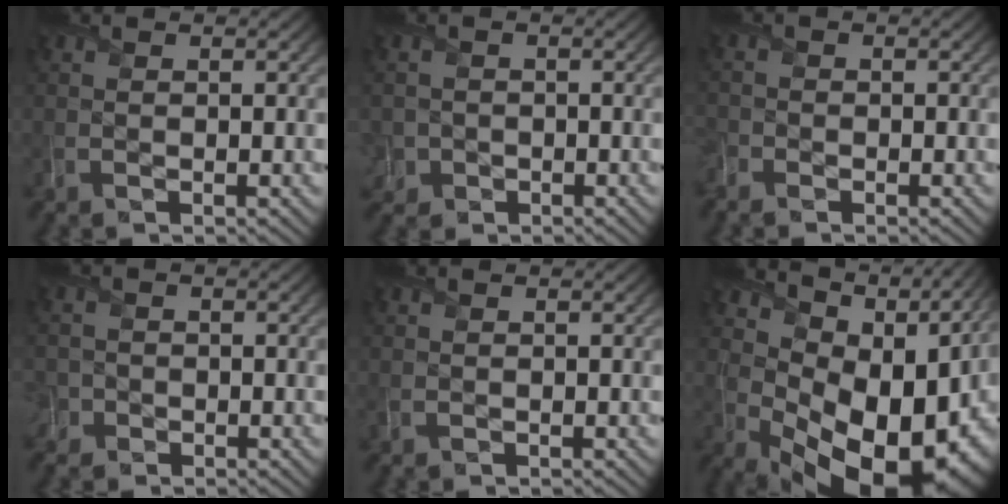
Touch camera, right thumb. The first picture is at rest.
{"total": 3.1, "force": [-1.3, 2.7, 0.9], "torque": [-0.025, -0.007, -0.030]}
{"total": 2.0, "force": [-1.8, 0.8, 0.6], "torque": [-0.016, -0.012, -0.046]}
{"total": 2.3, "force": [-1.3, 1.9, 0.4], "torque": [-0.011, -0.005, -0.031]}
{"total": 0.8, "force": [-0.4, 0.5, 0.4], "torque": [-0.016, -0.006, -0.009]}
{"total": 17.0, "force": [2.6, 10.7, 12.9], "torque": [-0.171, -0.027, 0.084]}